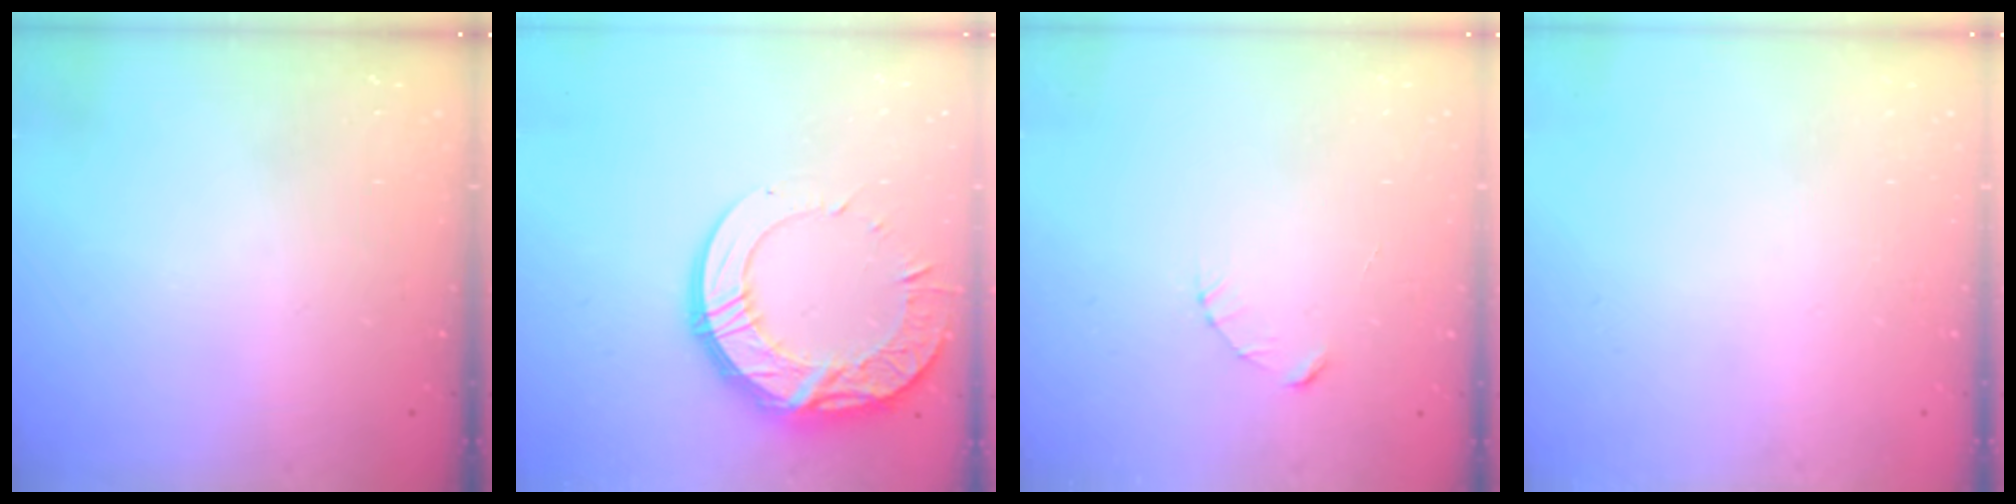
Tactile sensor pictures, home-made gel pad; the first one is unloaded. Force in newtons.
{"total": 18.7, "press": 18.7, "slide": 1.4}
{"total": 2.3, "press": 2.3, "slide": 0.3}
{"total": 0.0}